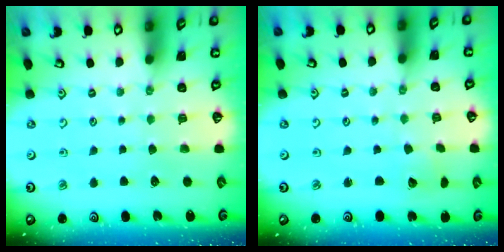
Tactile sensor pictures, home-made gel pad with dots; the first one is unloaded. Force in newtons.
{"total": 2.6, "press": 2.6, "slide": 0.3}